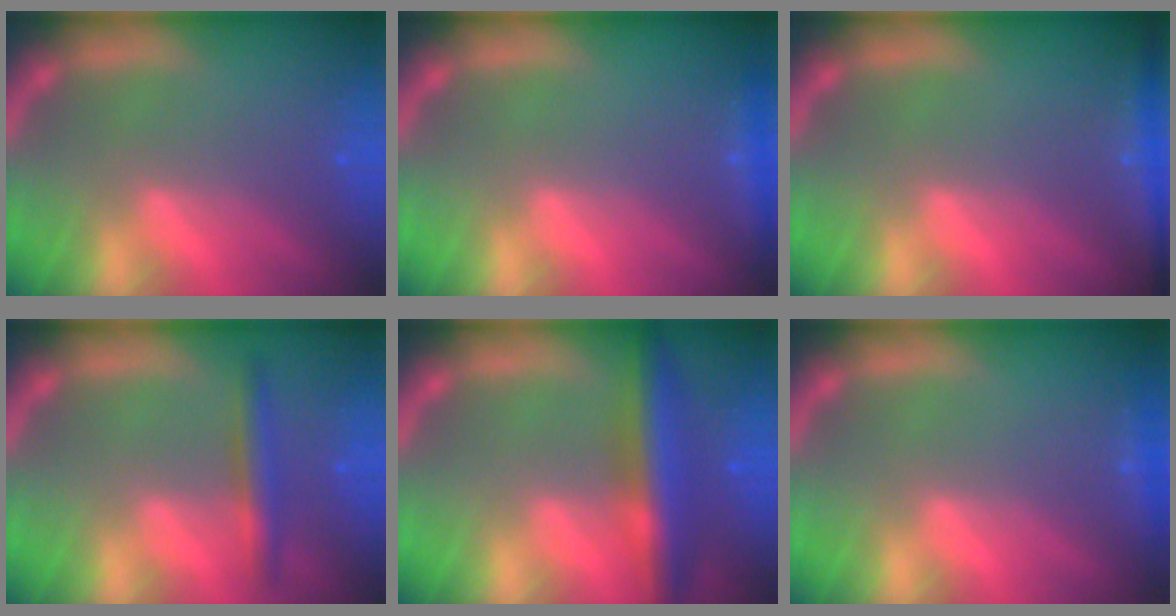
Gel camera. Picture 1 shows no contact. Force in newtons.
{"total": 1.4}
{"total": 4.0}
{"total": 3.0}
{"total": 6.5}
{"total": 0.9}